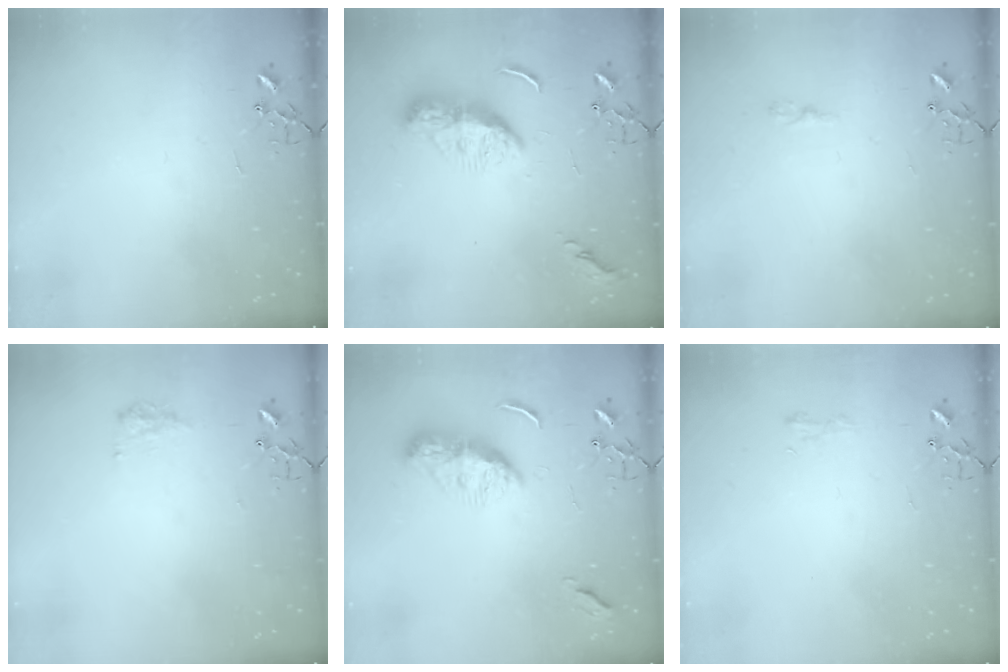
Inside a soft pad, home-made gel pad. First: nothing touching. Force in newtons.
{"total": 11.4, "press": 11.3, "slide": 0.9}
{"total": 3.6, "press": 3.6, "slide": 0.4}
{"total": 8.0, "press": 8.0, "slide": 0.4}
{"total": 10.4, "press": 10.3, "slide": 0.7}
{"total": 5.6, "press": 5.6, "slide": 0.6}